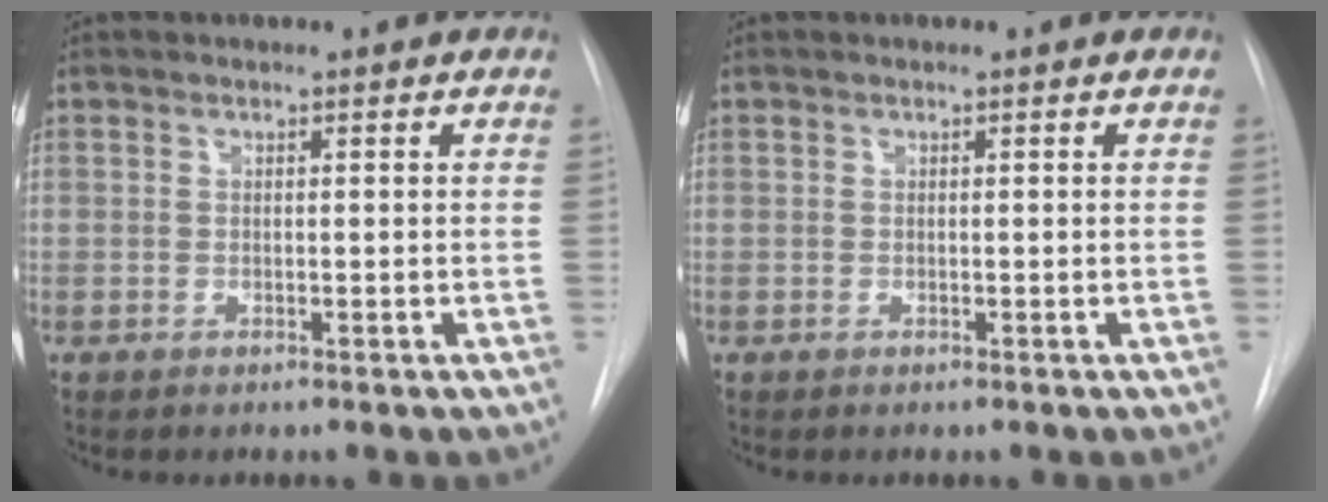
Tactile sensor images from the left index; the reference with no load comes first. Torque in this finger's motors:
{"motor_torque": [-0.02, 0.00, 0.04, 0.01]}